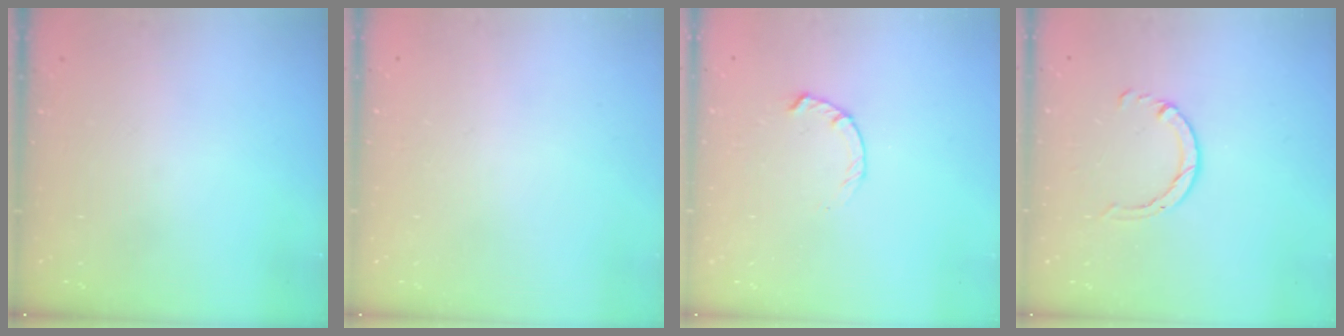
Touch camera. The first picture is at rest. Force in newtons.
{"total": 2.6, "press": 2.6, "slide": 0.2}
{"total": 1.8, "press": 1.8, "slide": 0.3}
{"total": 3.6, "press": 3.5, "slide": 0.4}